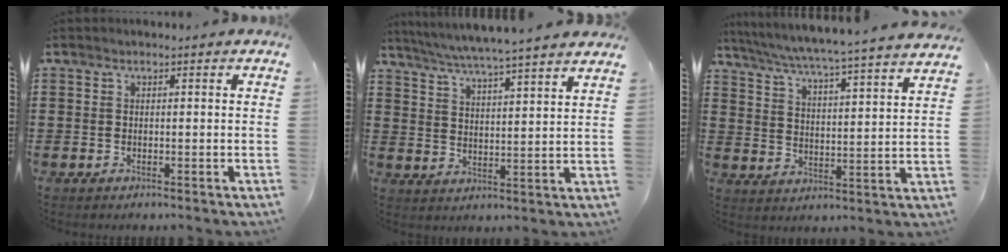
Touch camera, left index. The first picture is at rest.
{"total": 4.9, "force": [4.5, -0.8, 1.8], "torque": [-0.054, -0.032, 0.074]}
{"total": 4.4, "force": [4.0, -1.1, 1.3], "torque": [-0.047, -0.040, 0.058]}